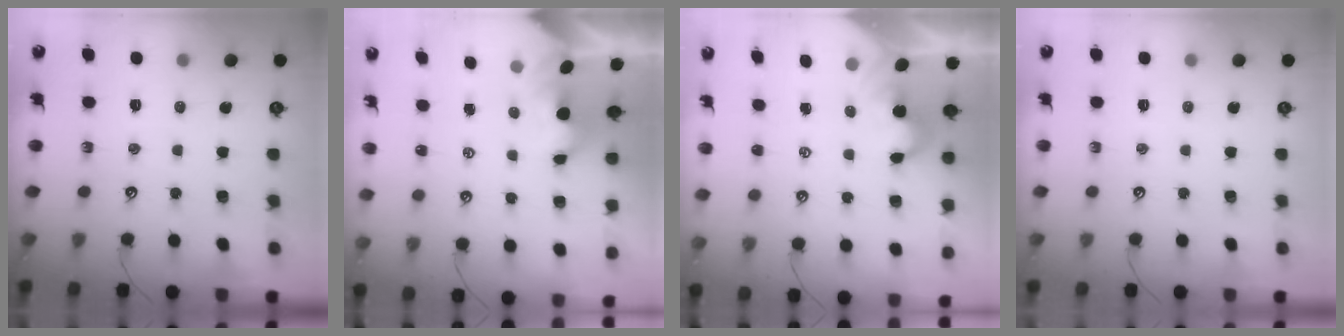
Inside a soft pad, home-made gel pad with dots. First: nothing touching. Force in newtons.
{"total": 2.0, "press": 2.0, "slide": 0.2}
{"total": 2.1, "press": 2.1, "slide": 0.3}
{"total": 0.0}